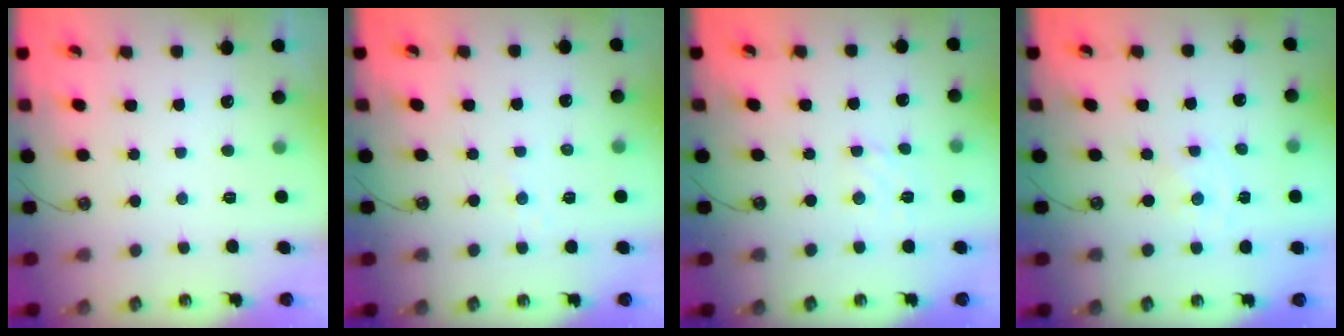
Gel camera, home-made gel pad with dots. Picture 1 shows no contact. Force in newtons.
{"total": 3.5, "press": 3.5, "slide": 0.5}
{"total": 2.9, "press": 2.9, "slide": 0.5}
{"total": 0.0}